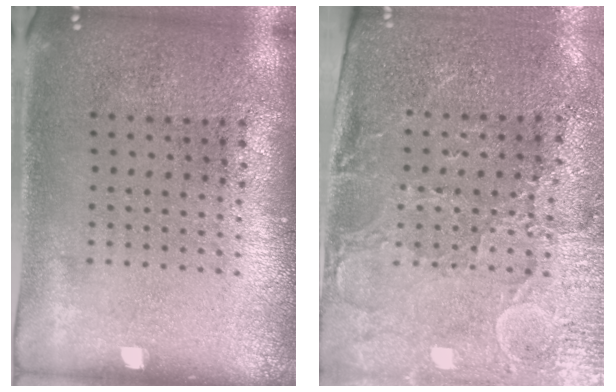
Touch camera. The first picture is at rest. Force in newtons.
{"total": 3.2, "press": 3.0, "slide": 1.3}